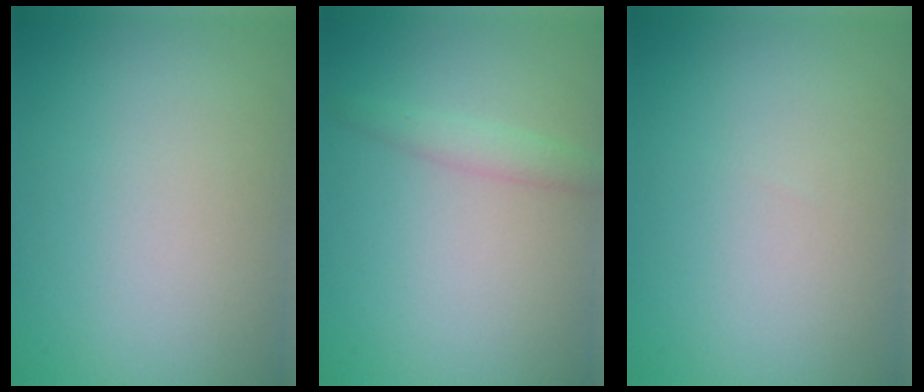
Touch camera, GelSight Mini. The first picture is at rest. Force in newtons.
{"total": 1.8, "press": 1.8, "slide": 0.0}
{"total": 0.0}